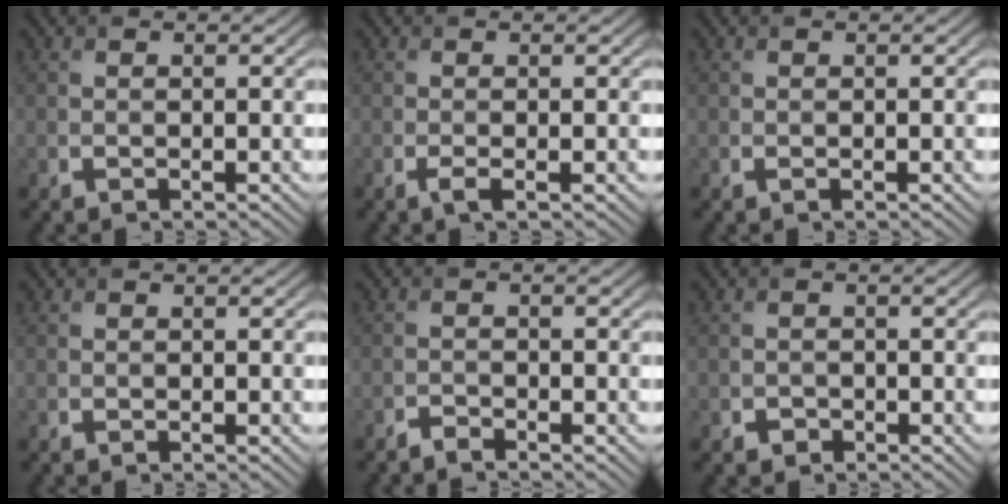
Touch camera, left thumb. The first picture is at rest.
{"total": 1.2, "force": [-0.5, 0.1, 1.1], "torque": [-0.025, -0.003, -0.012]}
{"total": 0.0}
{"total": 0.0}
{"total": 1.2, "force": [-1.2, 0.1, 0.3], "torque": [-0.005, 0.000, -0.027]}
{"total": 1.1, "force": [-0.7, 0.8, 0.2], "torque": [-0.002, -0.001, -0.014]}